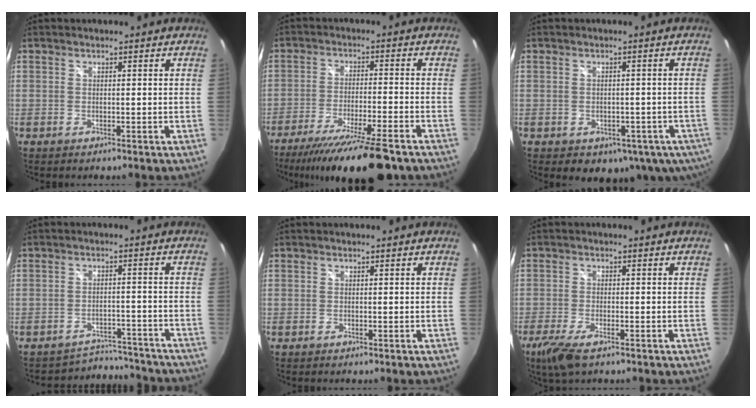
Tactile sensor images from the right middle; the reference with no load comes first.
{"total": 16.9, "force": [-13.6, 1.1, 9.9], "torque": [-0.190, -0.039, -0.220]}
{"total": 10.1, "force": [-4.5, 7.2, 5.6], "torque": [-0.097, -0.008, -0.038]}
{"total": 9.2, "force": [-8.7, 2.9, 0.3], "torque": [-0.012, 0.019, -0.114]}
{"total": 0.0}
{"total": 6.0, "force": [-3.9, 1.9, 4.1], "torque": [-0.101, -0.023, -0.073]}